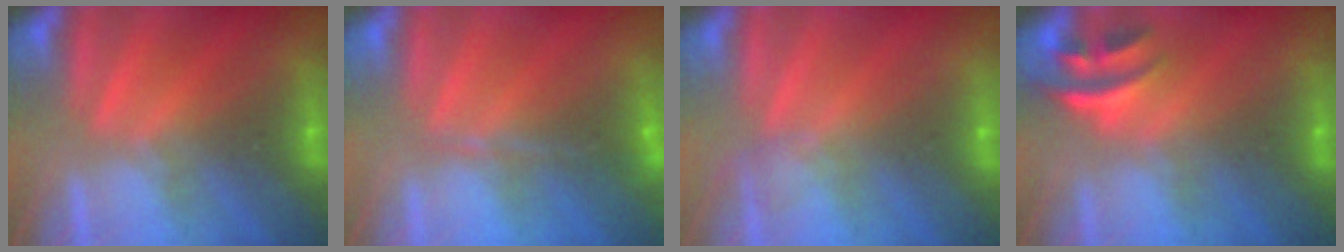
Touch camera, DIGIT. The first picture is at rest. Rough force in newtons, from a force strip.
{"total": 1.7}
{"total": 2.1}
{"total": 2.7}